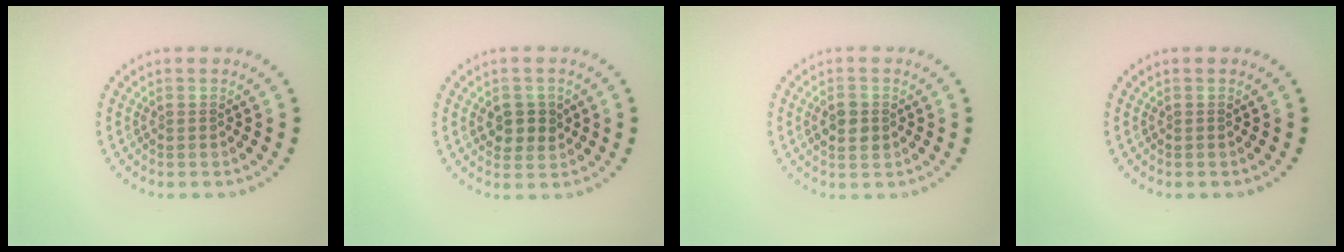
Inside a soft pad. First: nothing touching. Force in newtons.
{"total": 2.4, "press": 2.3, "slide": 0.6}
{"total": 2.0, "press": 2.0, "slide": 0.0}
{"total": 0.0}